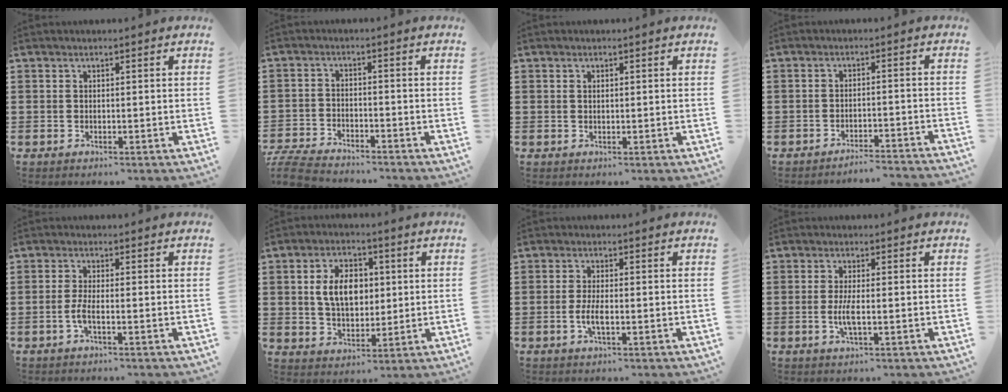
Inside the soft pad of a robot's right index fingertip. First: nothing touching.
{"total": 5.0, "force": [-4.9, 0.6, 1.0], "torque": [-0.034, -0.001, -0.104]}
{"total": 0.5, "force": [0.2, 0.3, 0.4], "torque": [-0.009, 0.000, 0.004]}
{"total": 3.0, "force": [-2.9, -0.1, 0.5], "torque": [-0.012, -0.001, -0.062]}
{"total": 2.7, "force": [-1.1, 0.2, 2.4], "torque": [-0.059, -0.007, -0.026]}
{"total": 7.7, "force": [1.1, 5.1, 5.7], "torque": [-0.121, 0.007, 0.011]}
{"total": 3.1, "force": [-0.9, 0.7, 2.8], "torque": [-0.065, -0.006, -0.021]}
{"total": 3.4, "force": [-0.7, 0.6, 3.3], "torque": [-0.073, -0.007, -0.017]}